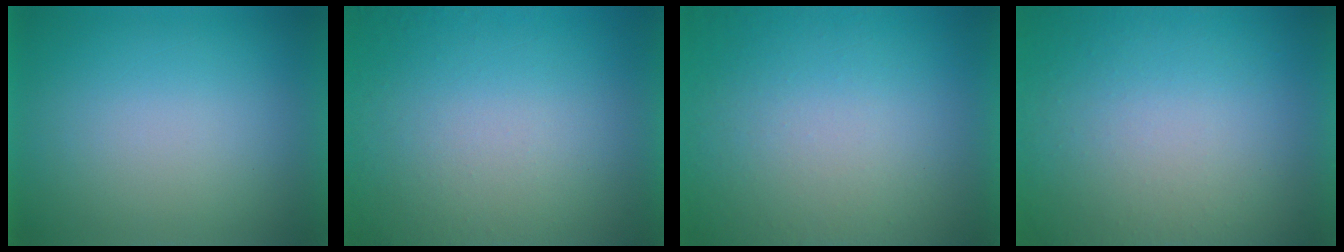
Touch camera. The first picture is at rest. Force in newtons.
{"total": 4.7}
{"total": 7.1}
{"total": 9.4}